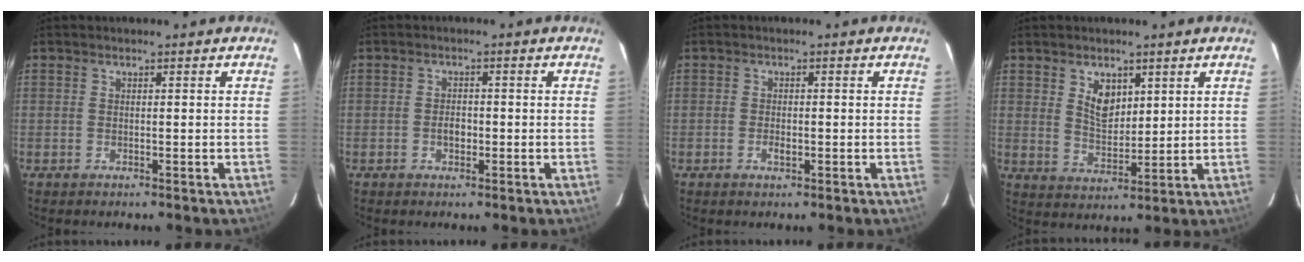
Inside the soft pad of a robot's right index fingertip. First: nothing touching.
{"total": 2.1, "force": [-0.6, 1.4, 1.4], "torque": [-0.027, 0.004, -0.012]}
{"total": 1.8, "force": [-0.7, 1.0, 1.4], "torque": [-0.027, 0.000, -0.012]}
{"total": 6.0, "force": [2.8, 3.7, 3.9], "torque": [-0.062, 0.001, 0.056]}